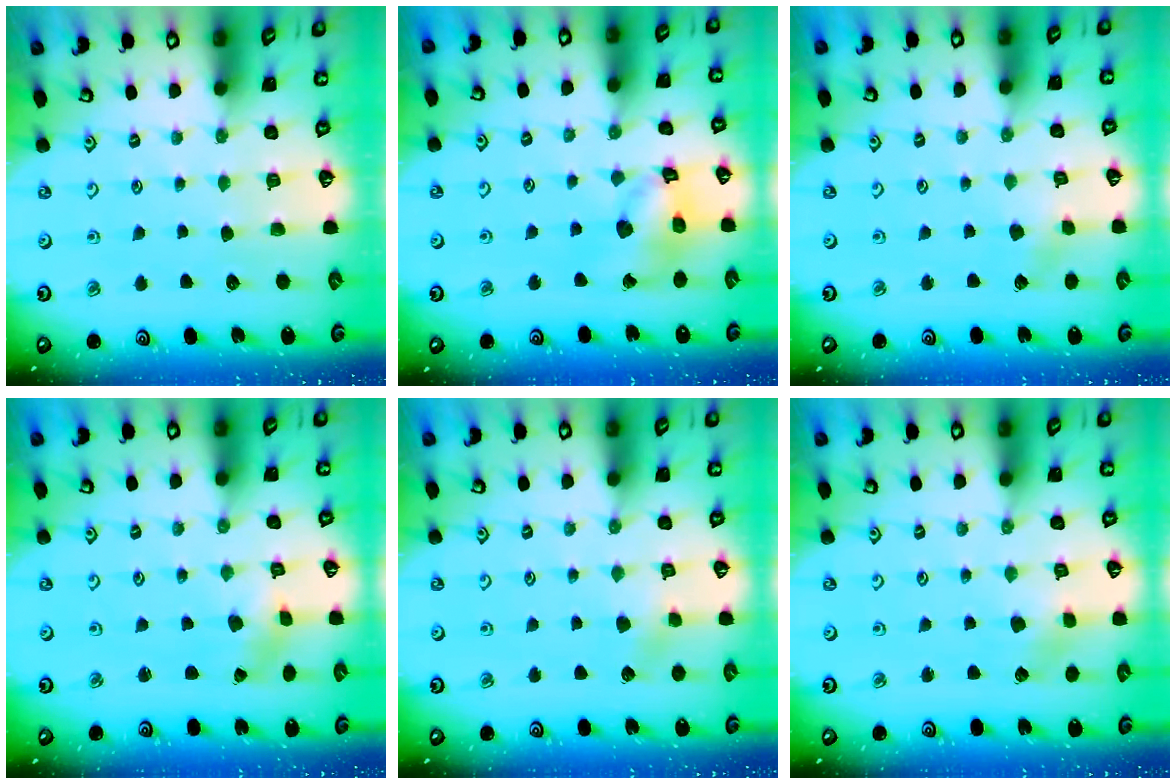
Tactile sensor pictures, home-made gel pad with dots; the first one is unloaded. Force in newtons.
{"total": 13.4, "press": 13.3, "slide": 1.8}
{"total": 2.7, "press": 2.7, "slide": 0.2}
{"total": 2.2, "press": 2.1, "slide": 0.6}
{"total": 2.9, "press": 2.9, "slide": 0.3}
{"total": 2.7, "press": 2.7, "slide": 0.3}